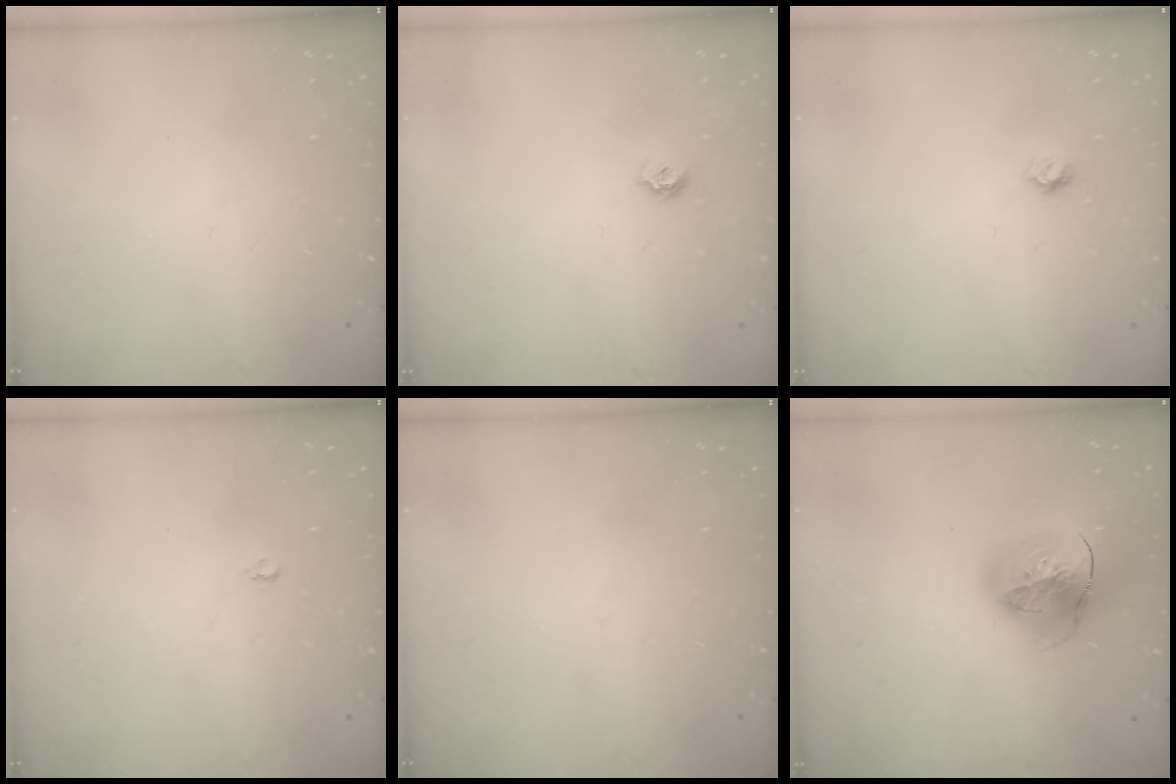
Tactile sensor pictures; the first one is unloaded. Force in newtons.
{"total": 5.7, "press": 5.7, "slide": 0.6}
{"total": 3.7, "press": 3.6, "slide": 0.2}
{"total": 2.2, "press": 2.2, "slide": 0.2}
{"total": 0.0}
{"total": 23.3, "press": 23.2, "slide": 2.4}